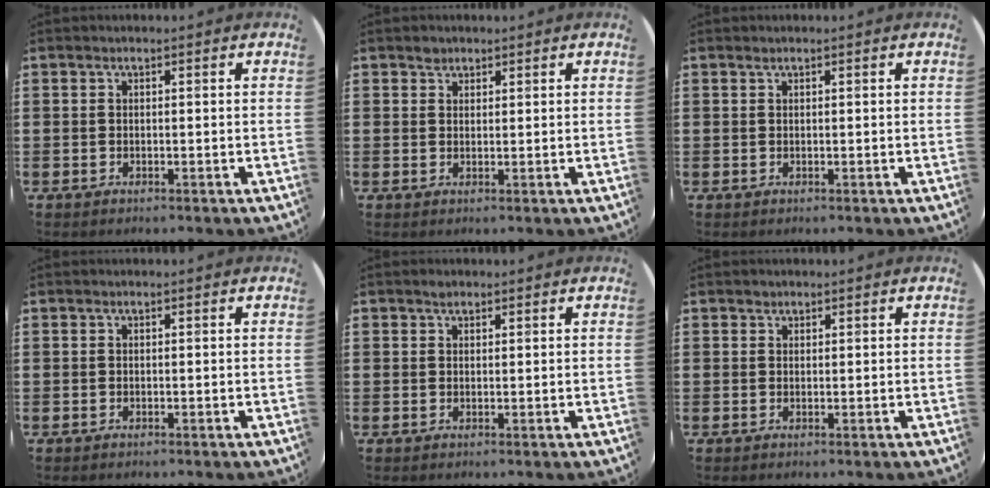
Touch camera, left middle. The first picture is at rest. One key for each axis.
{"total": 1.3, "fx": 1.1, "fy": 0.7, "fz": 0.0, "tx": 0.006, "ty": -0.001, "tz": 0.020}
{"total": 0.0}
{"total": 0.0}
{"total": 0.9, "fx": 0.7, "fy": 0.6, "fz": 0.2, "tx": 0.004, "ty": -0.001, "tz": 0.012}
{"total": 0.7, "fx": 0.6, "fy": 0.3, "fz": -0.1, "tx": 0.002, "ty": 0.003, "tz": 0.011}